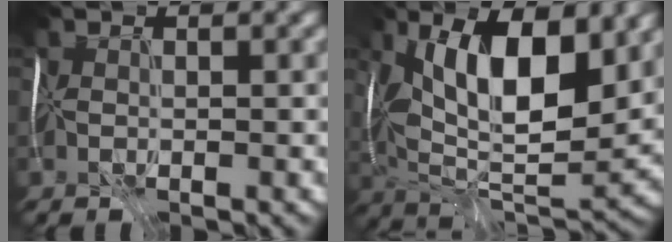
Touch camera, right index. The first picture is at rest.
{"total": 11.8, "force": [4.3, 4.2, 10.1], "torque": [-0.165, 0.003, 0.073]}